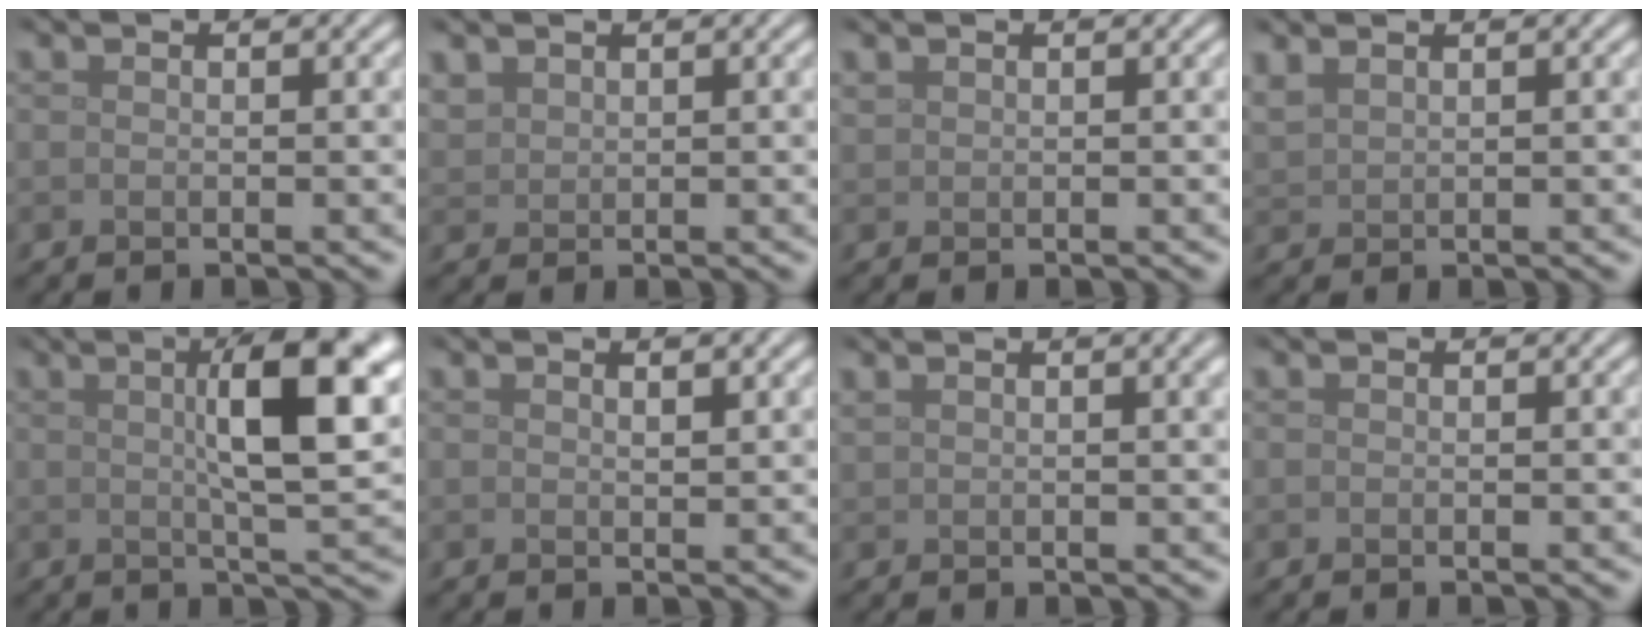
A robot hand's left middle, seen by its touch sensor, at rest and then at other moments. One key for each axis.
{"total": 1.5, "fx": 1.2, "fy": 0.9, "fz": 0.3, "tx": -0.012, "ty": 0.003, "tz": 0.028}
{"total": 0.6, "fx": 0.5, "fy": 0.3, "fz": 0.1, "tx": -0.004, "ty": 0.001, "tz": 0.014}
{"total": 1.6, "fx": 1.5, "fy": 0.4, "fz": 0.6, "tx": -0.020, "ty": 0.007, "tz": 0.037}
{"total": 9.5, "fx": 2.2, "fy": 2.3, "fz": 8.9, "tx": -0.116, "ty": 0.012, "tz": 0.032}
{"total": 1.1, "fx": 0.8, "fy": 0.2, "fz": 0.8, "tx": -0.012, "ty": 0.001, "tz": 0.013}
{"total": 4.5, "fx": 2.6, "fy": 1.8, "fz": 3.2, "tx": -0.034, "ty": 0.018, "tz": 0.026}
{"total": 0.0}